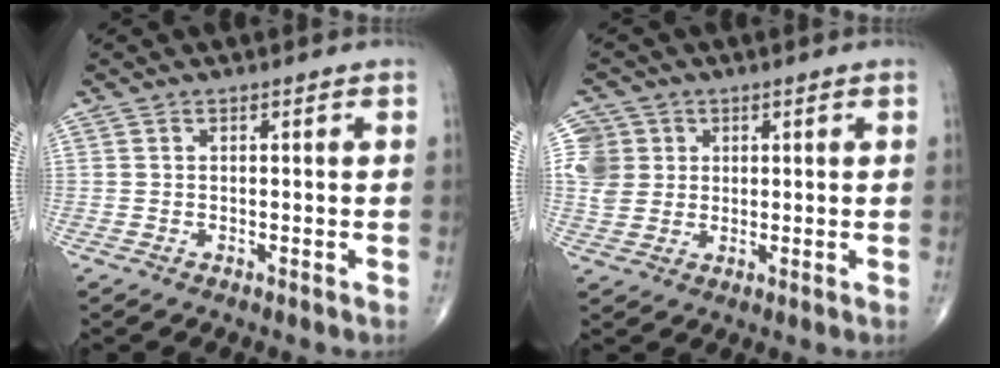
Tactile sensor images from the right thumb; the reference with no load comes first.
{"total": 7.0, "force": [1.7, 6.5, 2.1], "torque": [-0.025, 0.004, 0.032]}